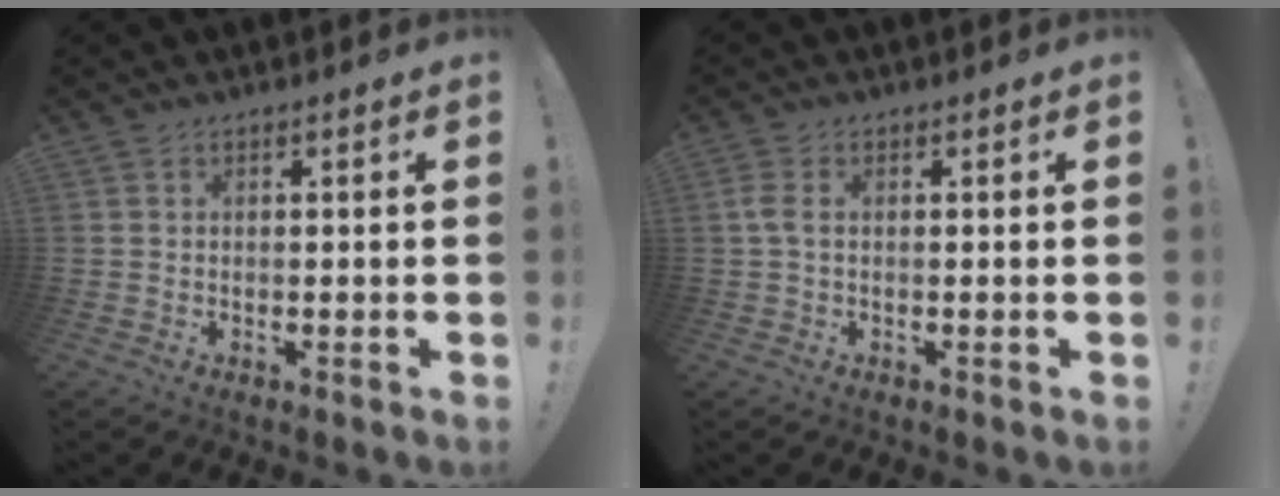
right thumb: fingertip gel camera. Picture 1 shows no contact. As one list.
[{"total": 2.7, "force": [0.3, 1.3, 2.4], "torque": [-0.055, 0.008, 0.009]}]